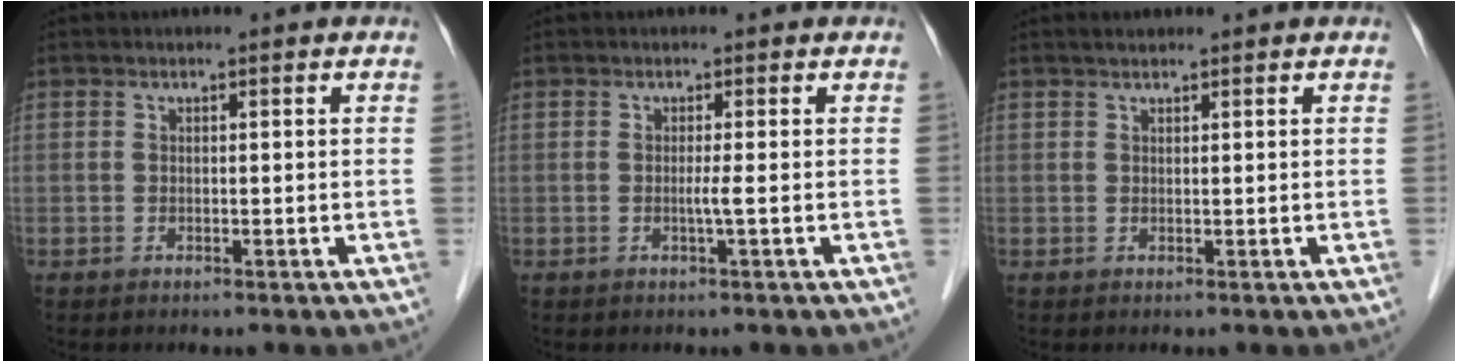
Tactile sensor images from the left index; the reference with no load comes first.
{"total": 1.3, "force": [-0.2, -0.6, 1.1], "torque": [-0.013, -0.001, -0.008]}
{"total": 1.0, "force": [0.9, 0.3, 0.4], "torque": [-0.014, 0.009, 0.019]}